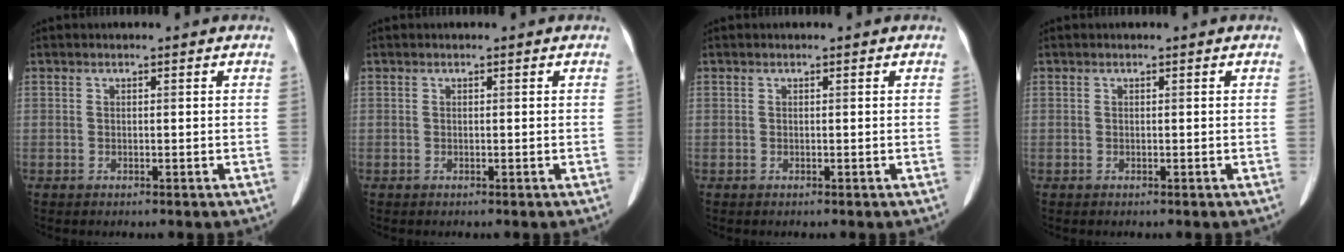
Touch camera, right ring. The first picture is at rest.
{"total": 0.0}
{"total": 0.0}
{"total": 0.0}